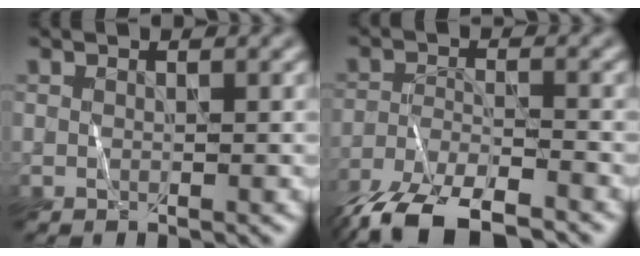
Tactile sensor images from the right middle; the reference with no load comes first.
{"total": 7.3, "force": [-6.1, 1.7, 3.5], "torque": [-0.058, -0.005, -0.116]}